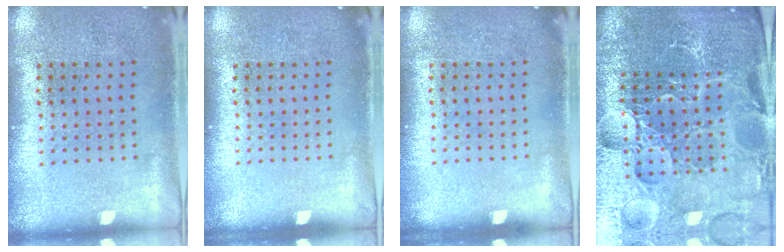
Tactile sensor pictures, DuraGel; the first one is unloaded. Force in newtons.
{"total": 0.0}
{"total": 0.0}
{"total": 5.5, "press": 5.2, "slide": 1.8}